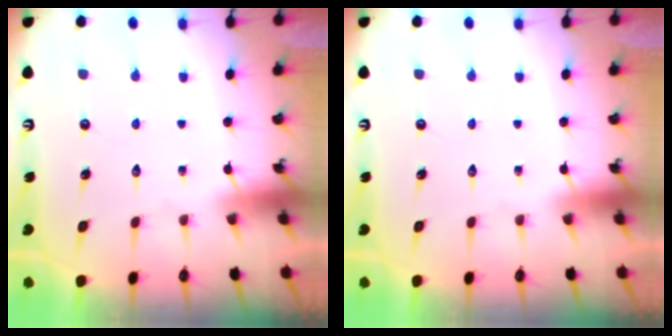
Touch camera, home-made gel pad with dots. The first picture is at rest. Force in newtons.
{"total": 0.0}